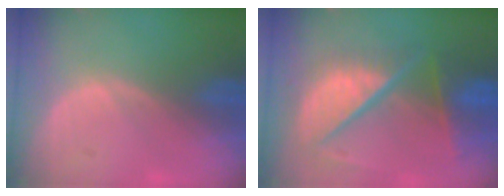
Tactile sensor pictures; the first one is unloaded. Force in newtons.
{"total": 11.7, "press": 9.7, "slide": 6.4}